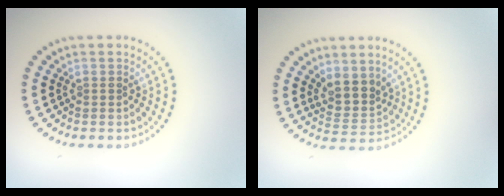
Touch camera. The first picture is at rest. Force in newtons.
{"total": 2.9, "press": 2.3, "slide": 1.7}